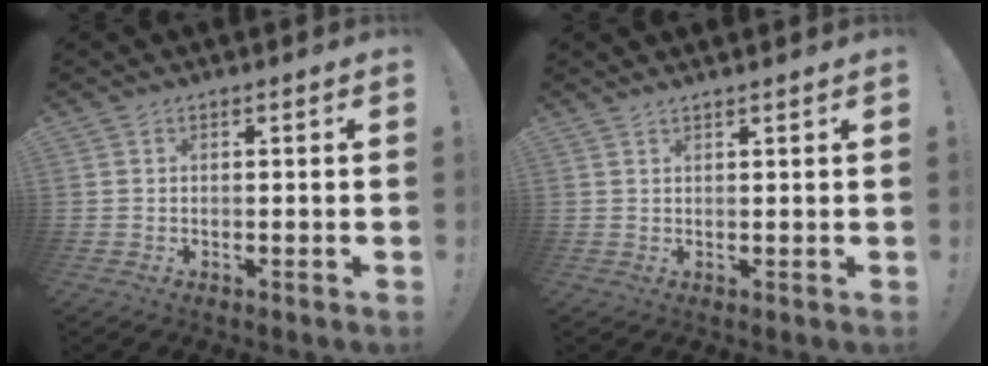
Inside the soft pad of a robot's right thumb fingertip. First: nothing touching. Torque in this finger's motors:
{"motor_torque": [0.13, -0.24, -0.25, 0.01, 0.00]}